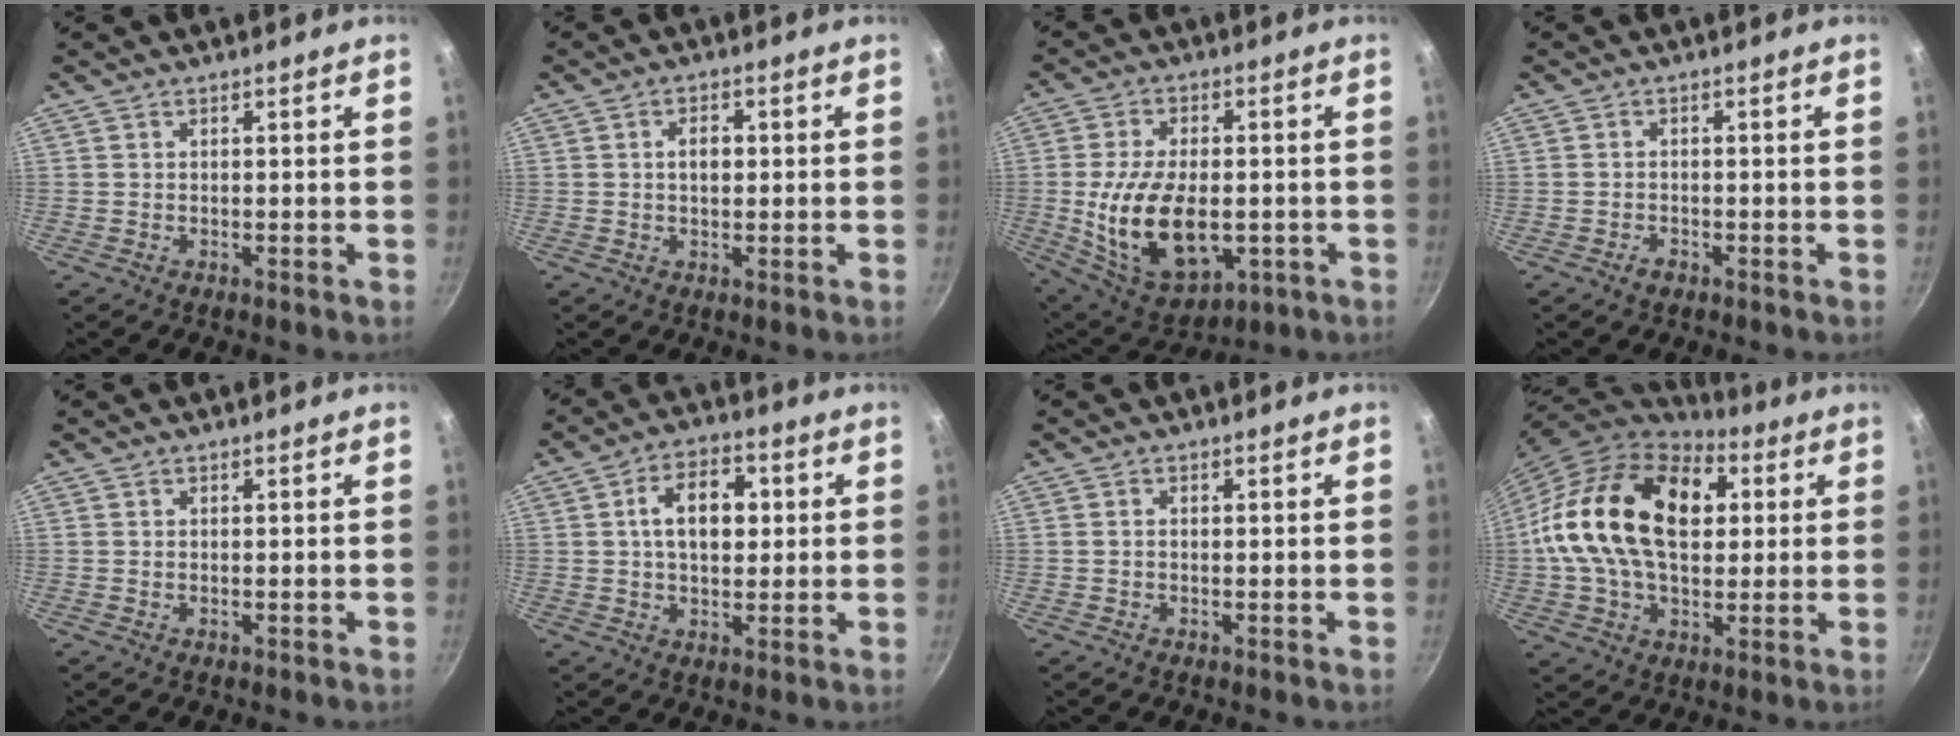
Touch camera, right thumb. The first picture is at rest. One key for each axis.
{"total": 3.5, "fx": 0.4, "fy": 2.2, "fz": 2.7, "tx": -0.033, "ty": 0.007, "tz": 0.003}
{"total": 18.7, "fx": -2.7, "fy": 10.8, "fz": 15.1, "tx": -0.255, "ty": -0.001, "tz": -0.028}
{"total": 1.8, "fx": -1.1, "fy": 1.1, "fz": 0.9, "tx": -0.015, "ty": 0.010, "tz": -0.020}
{"total": 0.0}
{"total": 10.4, "fx": 1.7, "fy": 6.6, "fz": 7.8, "tx": -0.101, "ty": 0.011, "tz": 0.019}
{"total": 0.9, "fx": -0.1, "fy": 0.7, "fz": 0.6, "tx": -0.010, "ty": 0.004, "tz": -0.002}
{"total": 26.0, "fx": 4.3, "fy": 16.7, "fz": 19.5, "tx": -0.329, "ty": 0.026, "tz": 0.062}